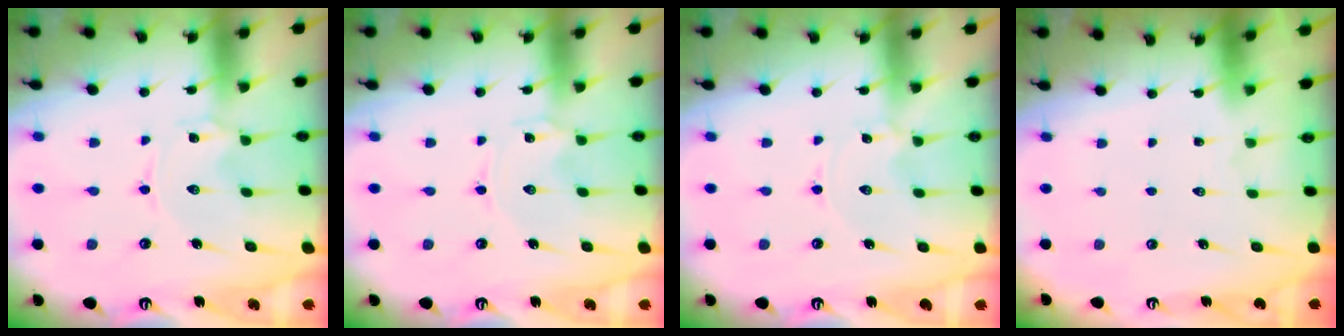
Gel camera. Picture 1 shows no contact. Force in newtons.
{"total": 0.0}
{"total": 0.0}
{"total": 1.6, "press": 1.6, "slide": 0.1}